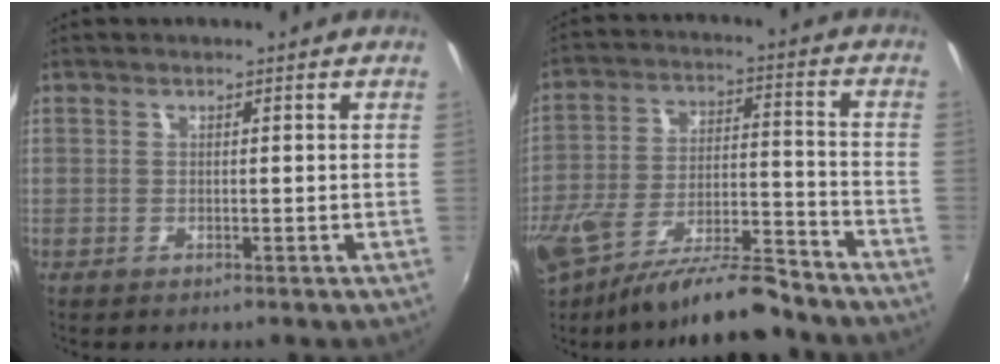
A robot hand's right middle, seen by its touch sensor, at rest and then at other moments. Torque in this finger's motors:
{"motor_torque": [0.55, -0.55, 0.37, 0.13]}